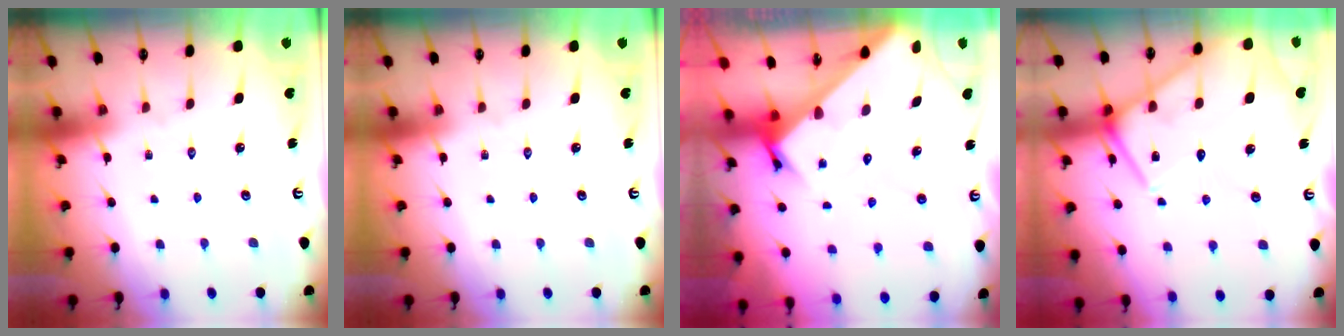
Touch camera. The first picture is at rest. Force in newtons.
{"total": 0.0}
{"total": 2.8, "press": 2.8, "slide": 0.2}
{"total": 13.4, "press": 13.3, "slide": 1.2}